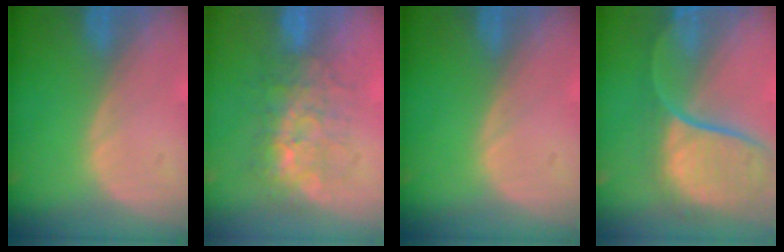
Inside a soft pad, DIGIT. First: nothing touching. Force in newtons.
{"total": 8.4, "press": 7.6, "slide": 3.5}
{"total": 0.0}
{"total": 12.1, "press": 9.9, "slide": 7.0}